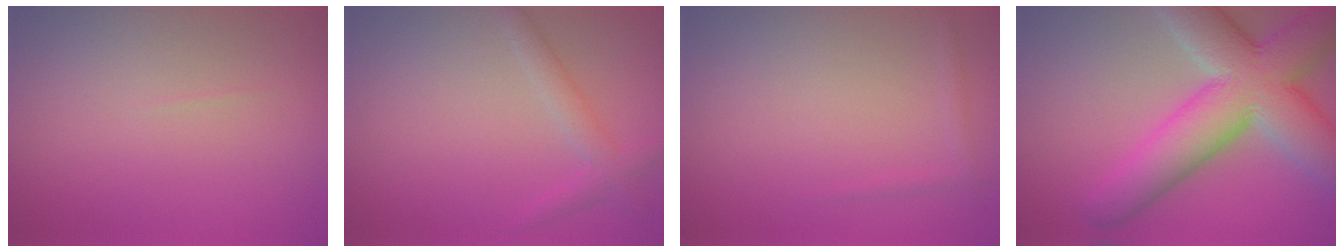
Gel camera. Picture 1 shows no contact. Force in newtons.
{"total": 1.9, "press": 1.9, "slide": 0.1}
{"total": 0.7, "press": 0.7, "slide": 0.0}
{"total": 11.7, "press": 11.7, "slide": 0.9}